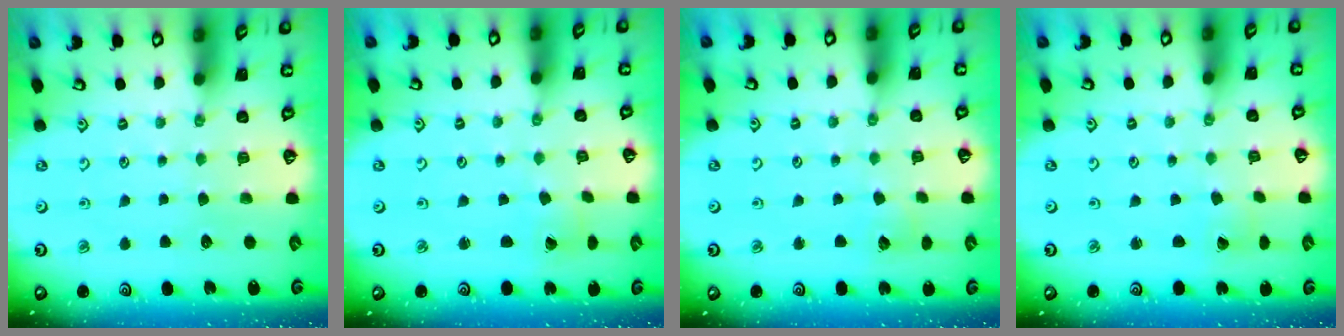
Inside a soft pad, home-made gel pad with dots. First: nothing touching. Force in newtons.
{"total": 2.0, "press": 2.0, "slide": 0.2}
{"total": 5.4, "press": 5.4, "slide": 0.4}
{"total": 0.0}